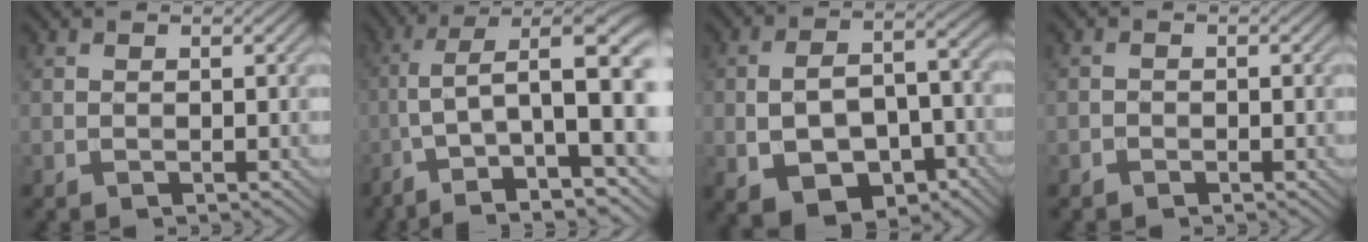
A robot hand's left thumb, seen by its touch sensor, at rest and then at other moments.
{"total": 15.2, "force": [-1.4, 6.0, 13.9], "torque": [-0.256, -0.004, -0.020]}
{"total": 10.6, "force": [-3.9, 6.2, 7.6], "torque": [-0.143, -0.011, -0.062]}
{"total": 0.6, "force": [-0.5, 0.4, 0.2], "torque": [-0.001, -0.001, -0.010]}